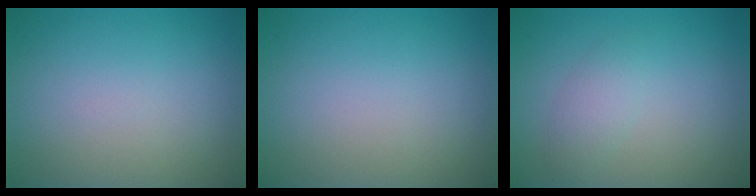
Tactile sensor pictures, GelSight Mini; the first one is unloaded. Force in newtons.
{"total": 0.0}
{"total": 1.7, "press": 1.7, "slide": 0.1}